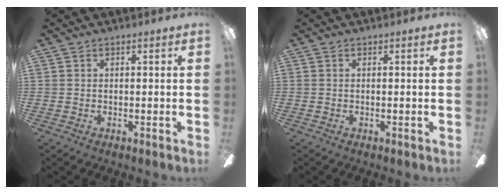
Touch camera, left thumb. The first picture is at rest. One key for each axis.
{"total": 0.0}